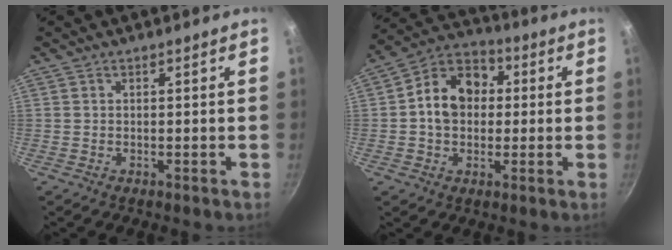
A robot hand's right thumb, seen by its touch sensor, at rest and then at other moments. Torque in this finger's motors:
{"motor_torque": [-0.25, 0.64, 0.53, 0.54, 0.07]}